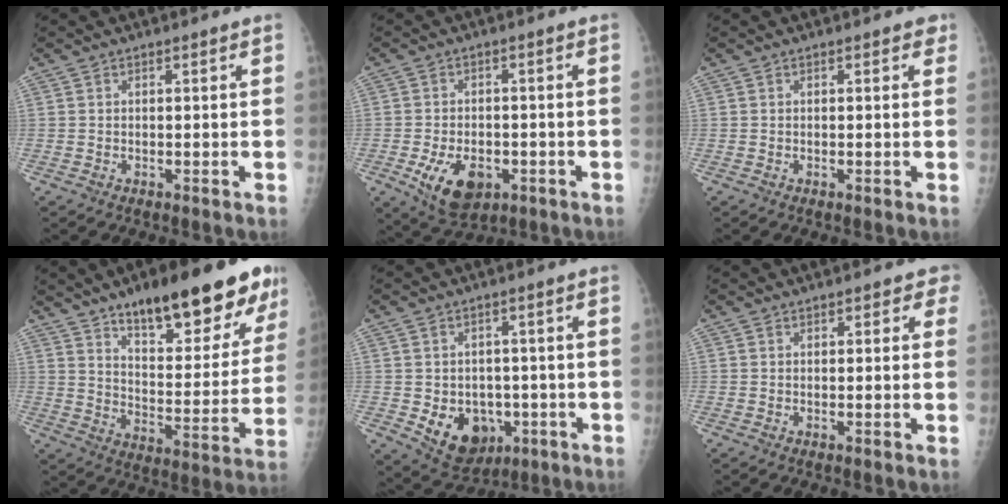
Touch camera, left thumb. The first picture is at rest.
{"total": 9.3, "force": [-3.6, 5.7, 6.4], "torque": [-0.095, 0.004, -0.048]}
{"total": 0.9, "force": [0.5, 0.6, 0.5], "torque": [0.007, 0.001, -0.001]}
{"total": 24.0, "force": [15.5, 8.1, 16.4], "torque": [-0.185, -0.058, 0.230]}
{"total": 10.3, "force": [-2.9, 8.0, 5.9], "torque": [-0.060, 0.010, -0.025]}
{"total": 2.1, "force": [1.1, 1.5, 1.1], "torque": [0.014, 0.001, 0.006]}